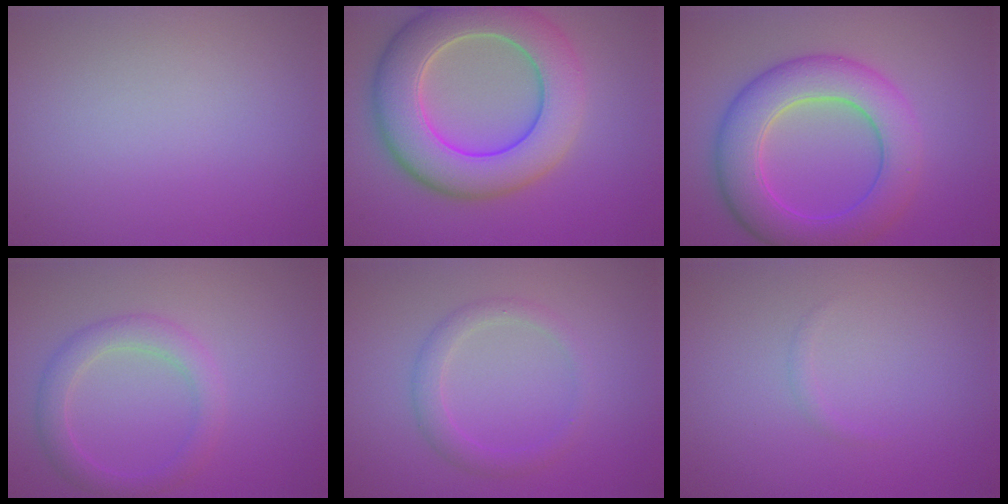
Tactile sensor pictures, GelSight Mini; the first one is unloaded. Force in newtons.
{"total": 9.7, "press": 9.7, "slide": 0.7}
{"total": 7.5, "press": 7.5, "slide": 0.1}
{"total": 2.9, "press": 2.9, "slide": 0.1}
{"total": 2.1, "press": 2.1, "slide": 0.1}
{"total": 0.5, "press": 0.5, "slide": 0.0}